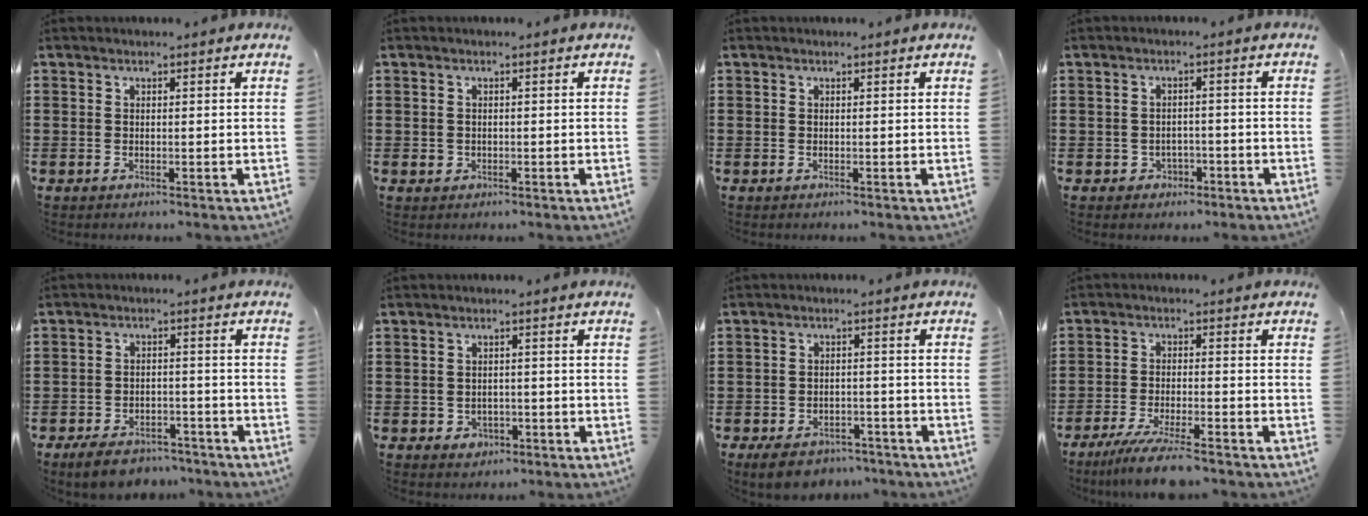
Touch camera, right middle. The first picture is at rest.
{"total": 0.8, "force": [-0.1, 0.8, 0.3], "torque": [-0.007, 0.006, -0.004]}
{"total": 0.0}
{"total": 1.7, "force": [-1.3, 1.1, 0.2], "torque": [-0.013, -0.003, -0.029]}
{"total": 4.8, "force": [-4.5, 1.3, 1.3], "torque": [-0.030, 0.008, -0.089]}
{"total": 1.6, "force": [-0.8, 1.3, 0.5], "torque": [-0.017, 0.000, -0.020]}
{"total": 4.1, "force": [-3.8, 1.3, 0.8], "torque": [-0.017, 0.009, -0.075]}
{"total": 6.5, "force": [-5.2, 0.3, 3.8], "torque": [-0.077, -0.014, -0.097]}